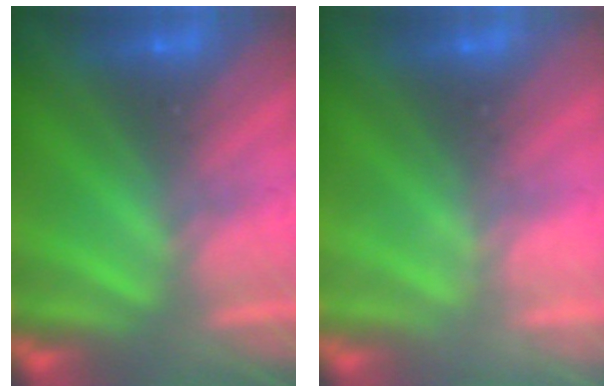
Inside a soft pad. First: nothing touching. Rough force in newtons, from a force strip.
{"total": 2.0}